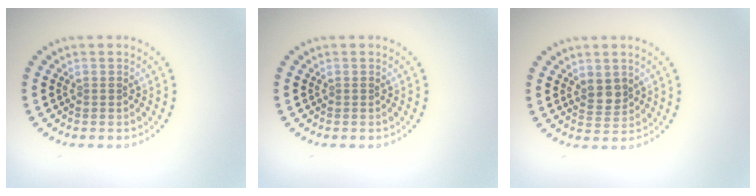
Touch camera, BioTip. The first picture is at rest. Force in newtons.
{"total": 0.0}
{"total": 2.1, "press": 1.9, "slide": 0.8}